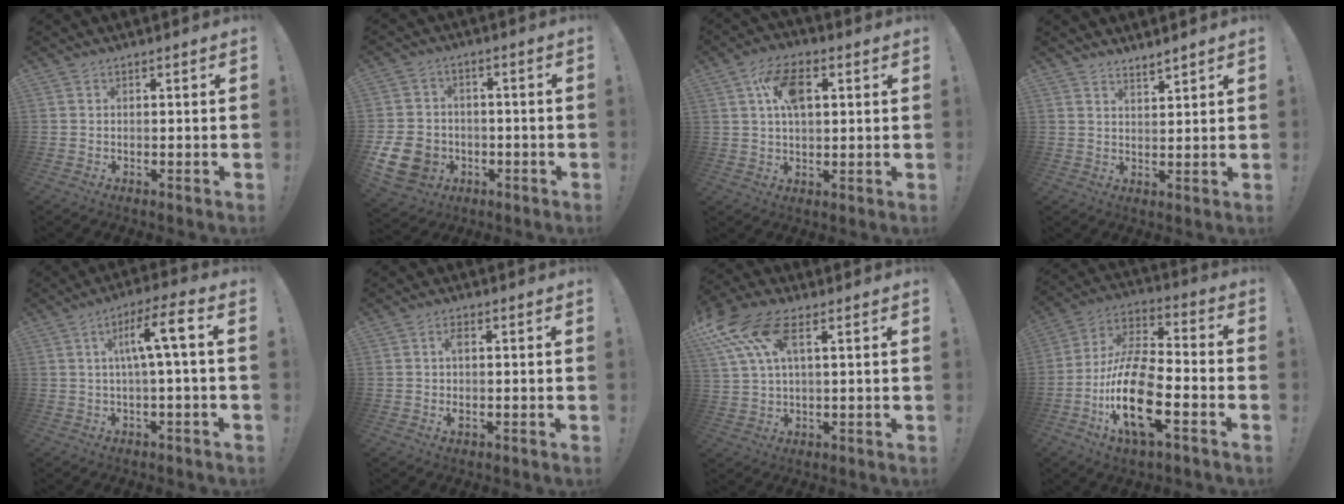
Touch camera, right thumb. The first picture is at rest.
{"total": 12.7, "force": [-4.1, 10.6, 5.7], "torque": [-0.115, 0.028, -0.070]}
{"total": 11.2, "force": [3.3, 6.2, 8.8], "torque": [-0.140, 0.009, 0.060]}
{"total": 3.4, "force": [3.2, 0.5, 0.8], "torque": [0.002, -0.031, 0.056]}
{"total": 9.9, "force": [1.3, 1.1, 9.7], "torque": [-0.166, 0.007, 0.015]}
{"total": 2.5, "force": [0.1, 0.9, 2.4], "torque": [-0.038, 0.006, -0.002]}
{"total": 13.4, "force": [7.1, 6.2, 9.5], "torque": [-0.203, -0.023, 0.135]}
{"total": 21.1, "force": [-7.6, 8.7, 17.6], "torque": [-0.356, 0.034, -0.125]}